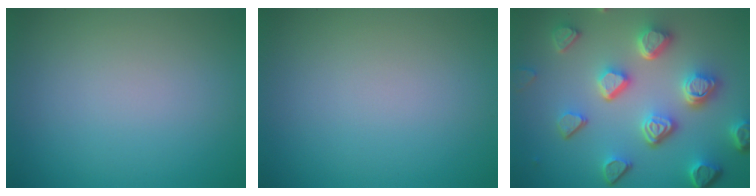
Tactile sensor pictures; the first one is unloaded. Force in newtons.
{"total": 0.0}
{"total": 6.8, "press": 5.3, "slide": 4.3}